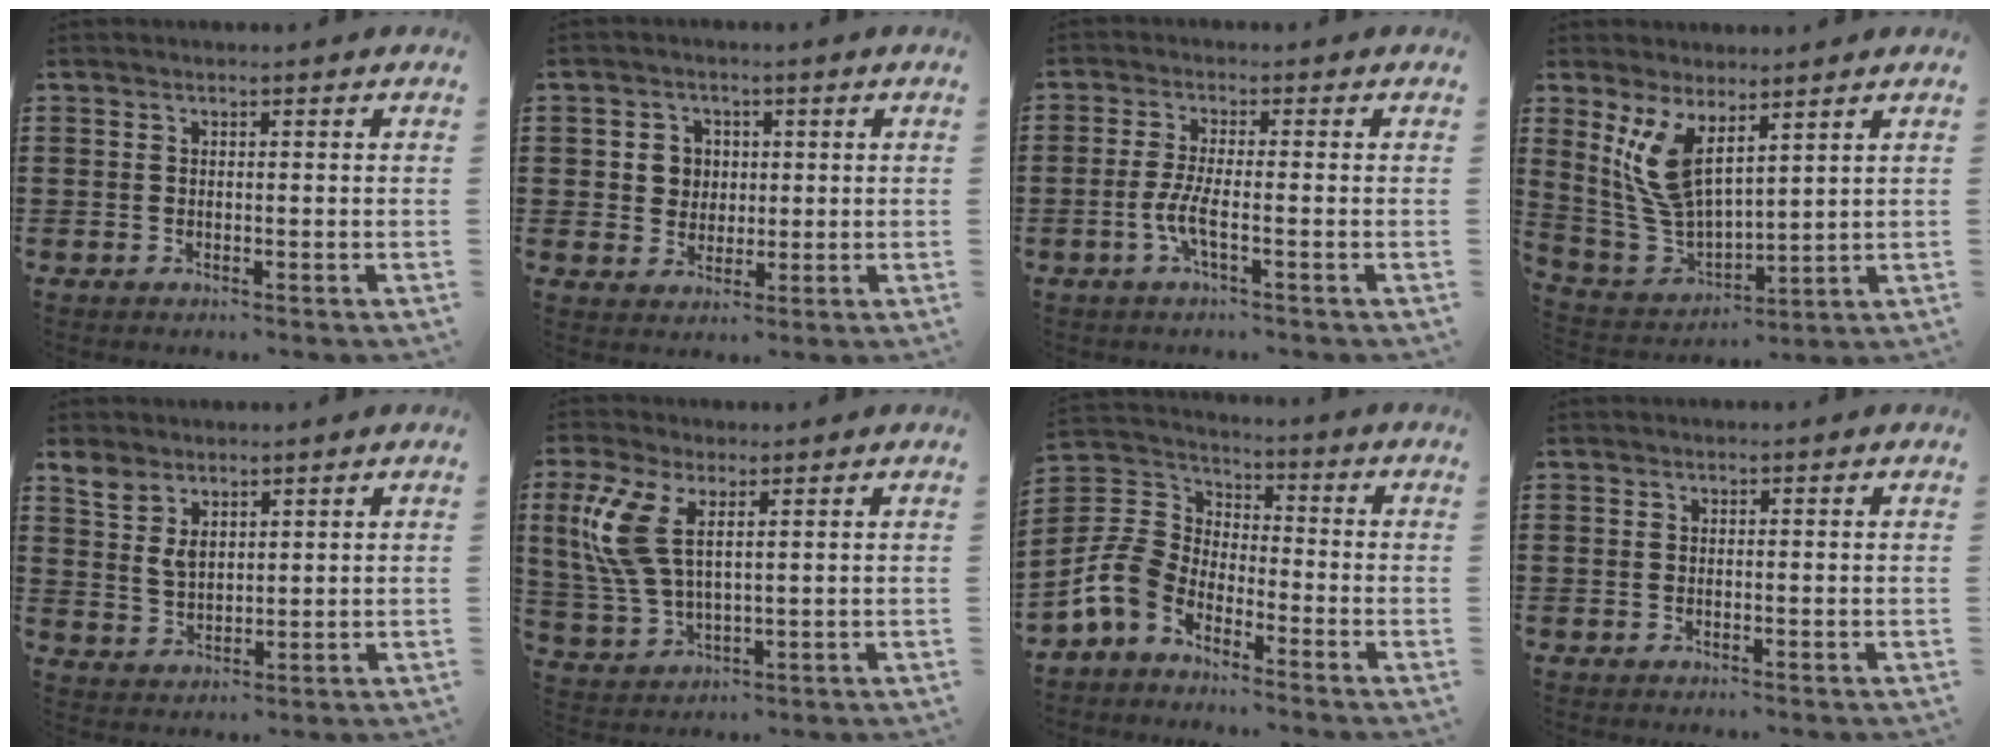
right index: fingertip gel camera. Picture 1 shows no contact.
{"total": 3.8, "force": [0.5, 3.6, 1.0], "torque": [-0.035, 0.011, 0.006]}
{"total": 4.4, "force": [-1.7, 0.6, 4.0], "torque": [-0.096, -0.011, -0.040]}
{"total": 9.0, "force": [4.4, 4.0, 6.8], "torque": [-0.179, -0.021, 0.076]}
{"total": 4.4, "force": [2.7, 2.5, 2.4], "torque": [-0.058, 0.008, 0.050]}
{"total": 8.0, "force": [2.9, 3.6, 6.5], "torque": [-0.170, -0.002, 0.045]}
{"total": 7.3, "force": [-4.4, 4.7, 3.2], "torque": [-0.120, -0.001, -0.101]}
{"total": 0.0}